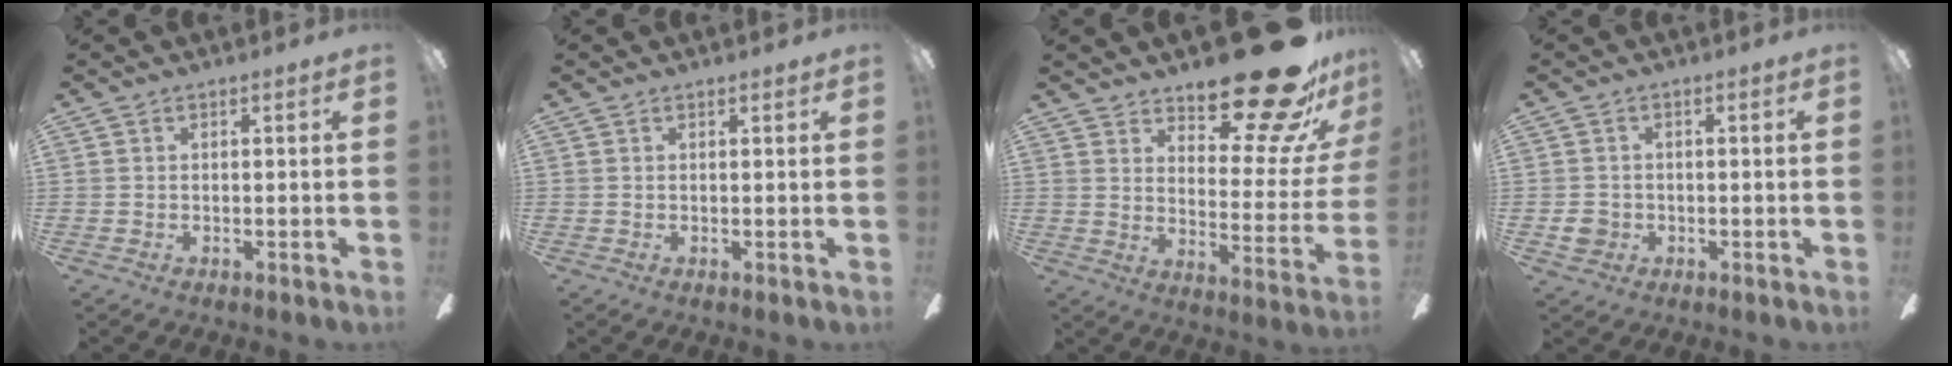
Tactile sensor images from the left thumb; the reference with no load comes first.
{"total": 0.7, "force": [0.6, 0.0, 0.3], "torque": [0.001, -0.003, 0.009]}
{"total": 24.6, "force": [17.5, 9.0, 14.7], "torque": [-0.176, -0.117, 0.280]}
{"total": 3.4, "force": [-0.5, 3.1, 1.2], "torque": [-0.012, 0.004, -0.009]}